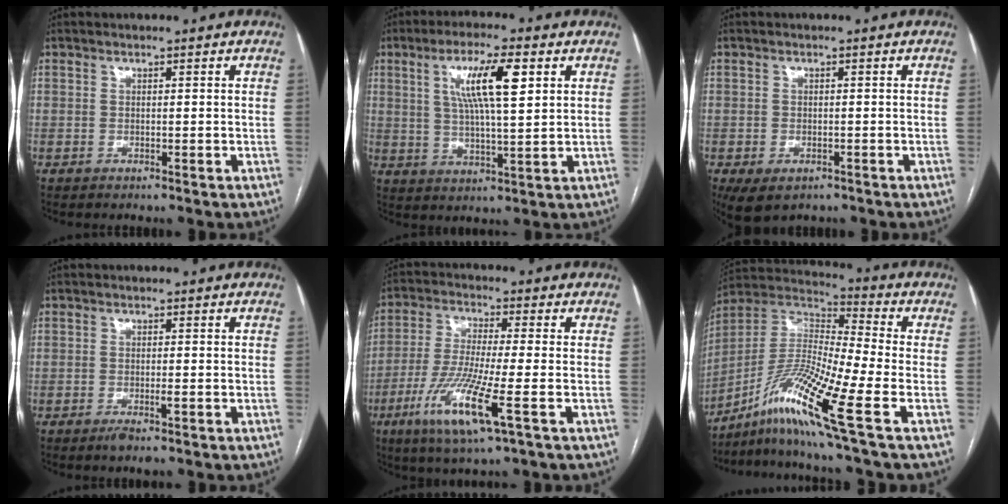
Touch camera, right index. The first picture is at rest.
{"total": 10.0, "force": [3.4, 1.4, 9.3], "torque": [-0.167, 0.010, 0.061]}
{"total": 5.5, "force": [-3.4, 3.2, 2.9], "torque": [-0.050, -0.008, -0.047]}
{"total": 2.4, "force": [-1.2, 0.3, 2.0], "torque": [-0.035, -0.005, -0.017]}
{"total": 11.4, "force": [-4.7, 0.1, 10.4], "torque": [-0.220, -0.026, -0.089]}
{"total": 16.9, "force": [-7.9, -0.2, 14.9], "torque": [-0.304, -0.007, -0.146]}